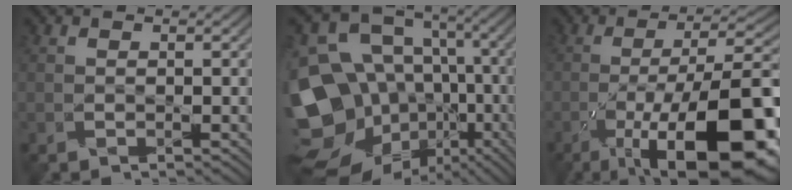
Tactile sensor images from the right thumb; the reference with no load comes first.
{"total": 19.6, "force": [-7.0, 14.9, 10.6], "torque": [-0.260, -0.015, -0.081]}
{"total": 17.9, "force": [-8.6, 5.9, 14.5], "torque": [-0.205, -0.001, -0.136]}